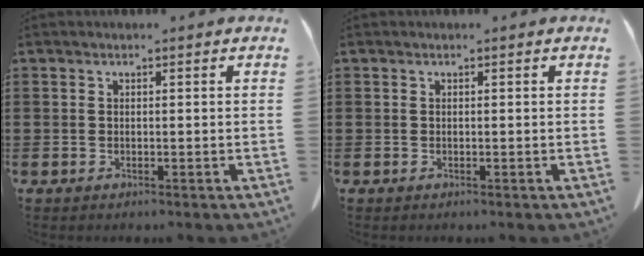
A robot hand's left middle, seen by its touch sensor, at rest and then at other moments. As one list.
[{"total": 0.0}]